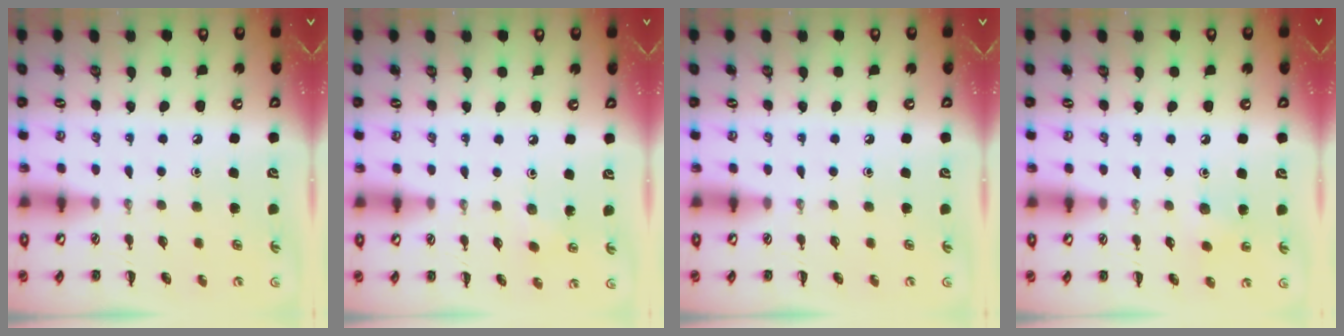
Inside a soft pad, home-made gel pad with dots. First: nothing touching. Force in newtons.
{"total": 1.9, "press": 1.8, "slide": 0.6}
{"total": 0.0}
{"total": 4.9, "press": 4.8, "slide": 1.1}